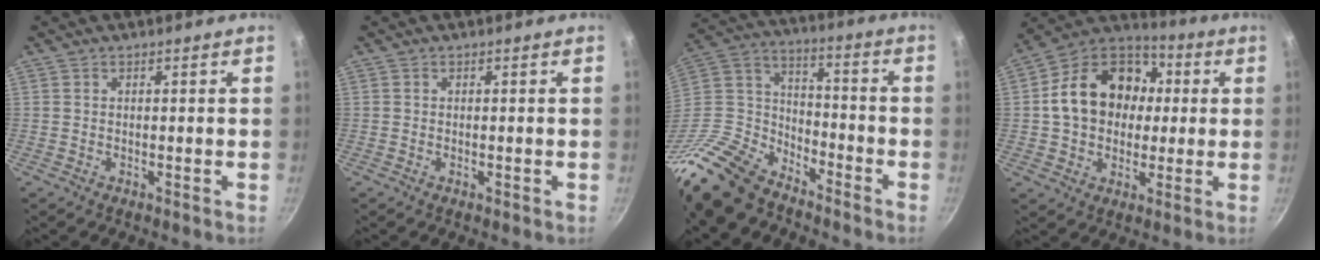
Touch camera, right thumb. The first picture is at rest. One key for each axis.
{"total": 0.6, "fx": -0.2, "fy": 0.2, "fz": 0.5, "tx": -0.008, "ty": 0.001, "tz": -0.004}
{"total": 20.2, "fx": -15.4, "fy": 10.2, "fz": 8.3, "tx": -0.151, "ty": 0.089, "tz": -0.300}
{"total": 18.6, "fx": 1.8, "fy": 14.6, "fz": 11.3, "tx": -0.165, "ty": 0.034, "tz": 0.018}